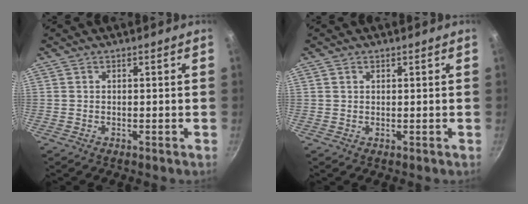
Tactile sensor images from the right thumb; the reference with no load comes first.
{"total": 0.9, "force": [0.5, 0.7, 0.4], "torque": [-0.004, 0.000, 0.008]}